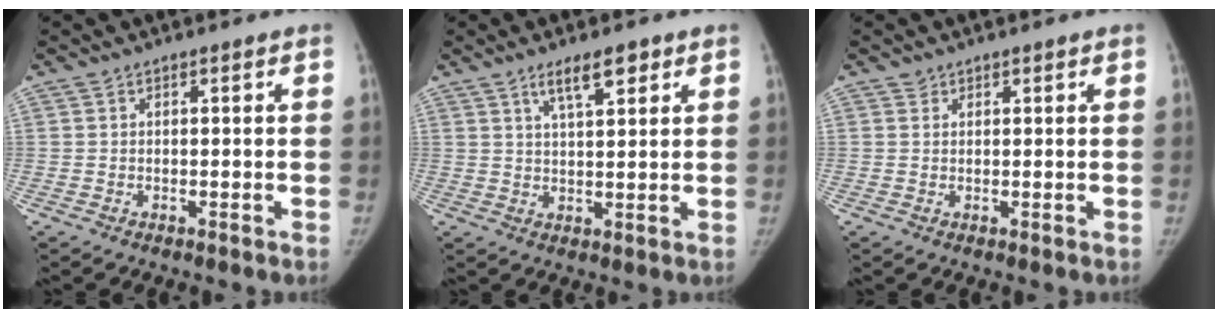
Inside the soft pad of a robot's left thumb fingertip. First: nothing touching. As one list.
[{"total": 6.0, "force": [3.5, 1.9, 4.5], "torque": [-0.059, -0.015, 0.058]}, {"total": 0.8, "force": [0.5, 0.6, -0.1], "torque": [0.013, -0.002, 0.005]}]